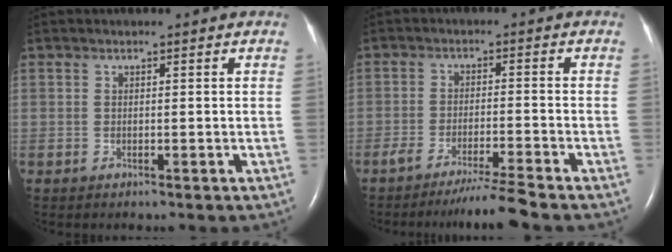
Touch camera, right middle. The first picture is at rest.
{"total": 5.6, "force": [-4.7, -1.7, 2.4], "torque": [-0.039, -0.021, -0.084]}